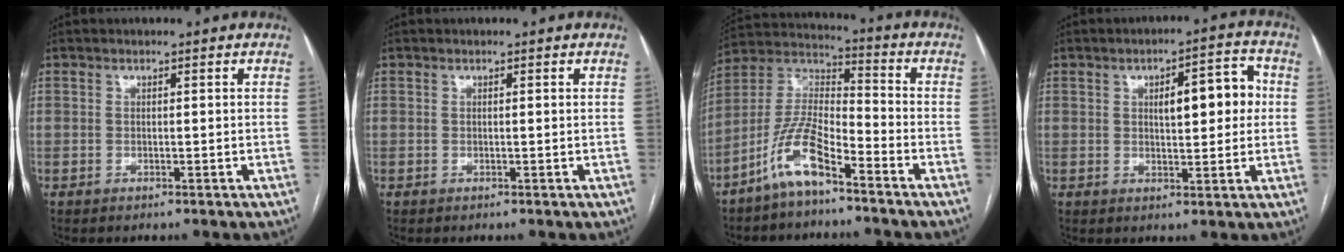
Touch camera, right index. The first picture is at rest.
{"total": 0.0}
{"total": 10.4, "force": [-6.7, 2.6, 7.5], "torque": [-0.169, 0.010, -0.134]}
{"total": 8.1, "force": [1.4, 2.6, 7.6], "torque": [-0.103, 0.024, 0.022]}